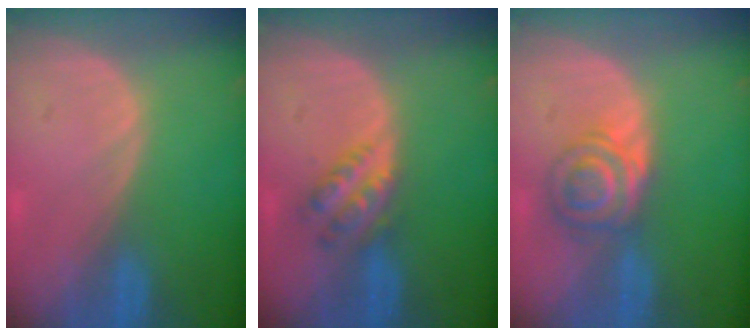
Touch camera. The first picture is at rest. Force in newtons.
{"total": 4.7, "press": 4.2, "slide": 2.1}
{"total": 6.1, "press": 5.6, "slide": 2.4}